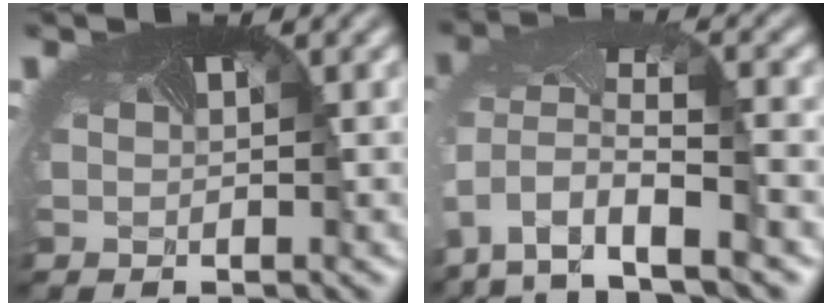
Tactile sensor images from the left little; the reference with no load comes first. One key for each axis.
{"total": 9.5, "fx": -4.4, "fy": 4.7, "fz": 6.9, "tx": -0.173, "ty": -0.023, "tz": -0.058}